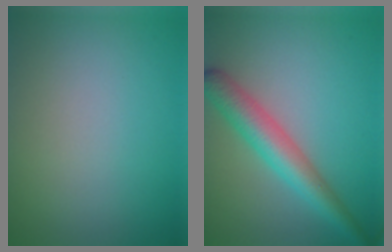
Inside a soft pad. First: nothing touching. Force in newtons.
{"total": 4.8, "press": 4.8, "slide": 0.1}